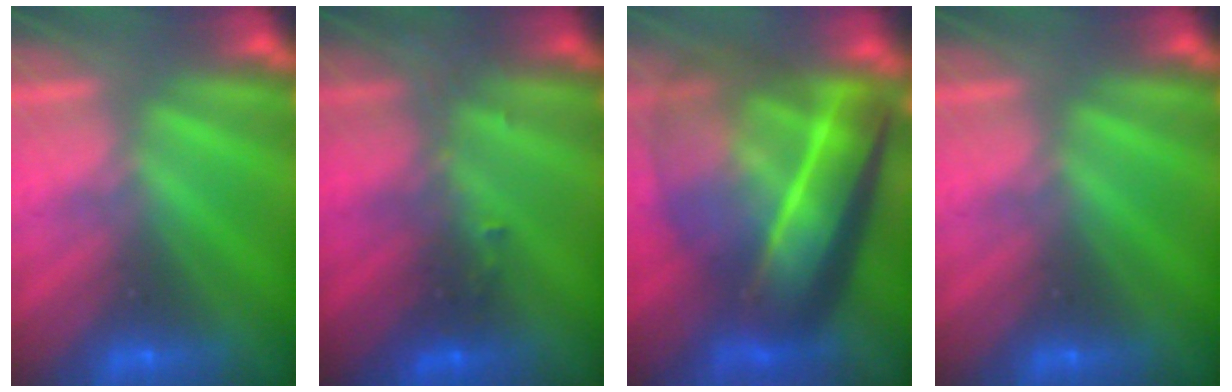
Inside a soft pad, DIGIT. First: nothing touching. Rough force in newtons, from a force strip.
{"total": 2.7}
{"total": 7.3}
{"total": 0.0}